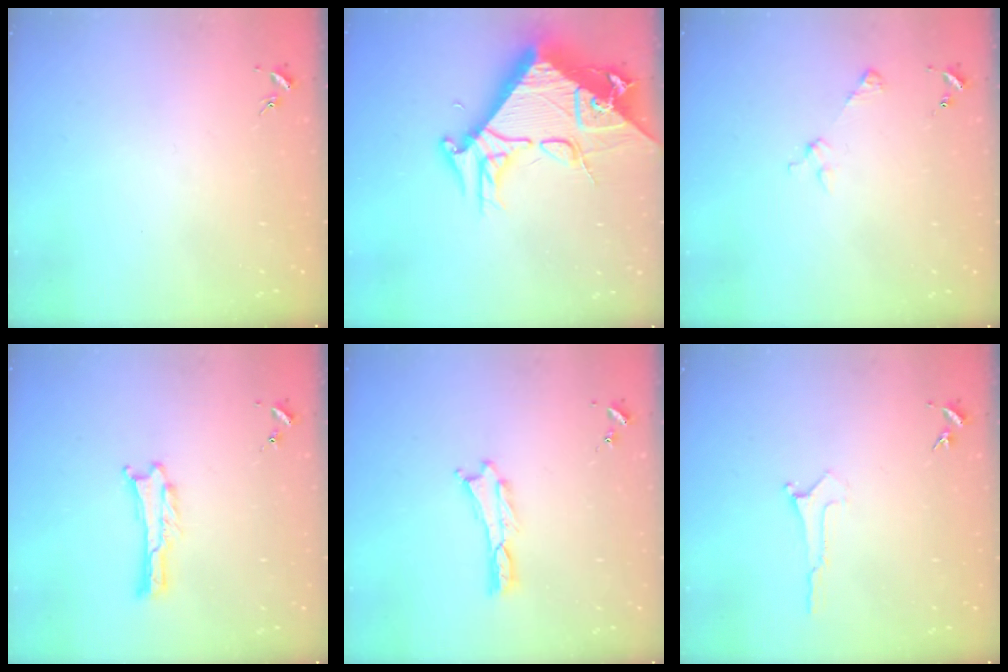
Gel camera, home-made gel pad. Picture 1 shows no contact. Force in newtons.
{"total": 17.0, "press": 16.9, "slide": 1.6}
{"total": 2.9, "press": 2.9, "slide": 0.3}
{"total": 0.0}
{"total": 0.0}
{"total": 0.0}